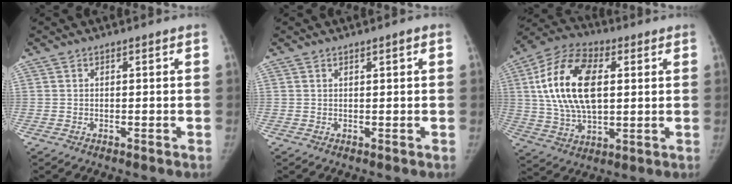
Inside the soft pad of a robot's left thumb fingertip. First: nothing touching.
{"total": 0.9, "force": [0.4, 0.1, 0.8], "torque": [-0.011, 0.000, 0.006]}
{"total": 18.5, "force": [3.6, 10.2, 15.0], "torque": [-0.274, 0.006, 0.062]}